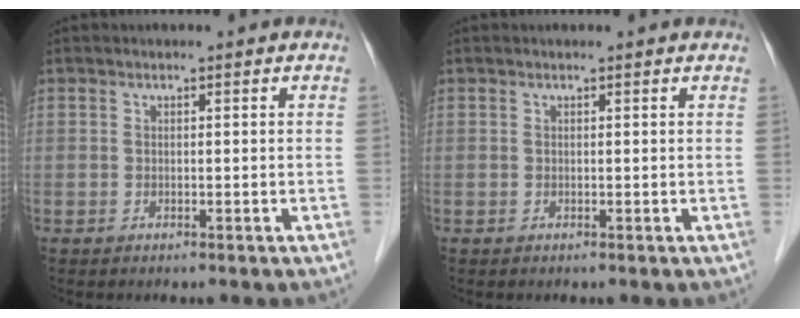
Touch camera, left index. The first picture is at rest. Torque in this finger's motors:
{"motor_torque": [0.04, -0.09, -0.09, 0.00]}